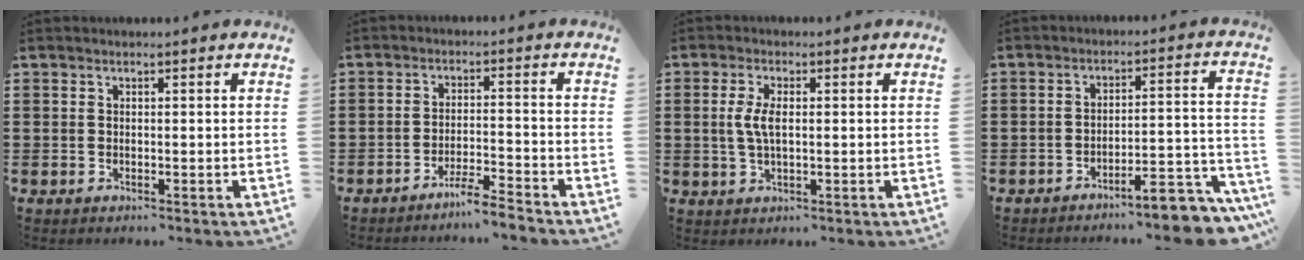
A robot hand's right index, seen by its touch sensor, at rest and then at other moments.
{"total": 4.1, "force": [-3.8, -0.4, 1.3], "torque": [-0.029, -0.004, -0.077]}
{"total": 4.2, "force": [0.4, 1.7, 3.8], "torque": [-0.091, 0.000, 0.001]}
{"total": 7.5, "force": [-6.6, 0.9, 3.6], "torque": [-0.045, 0.008, -0.121]}